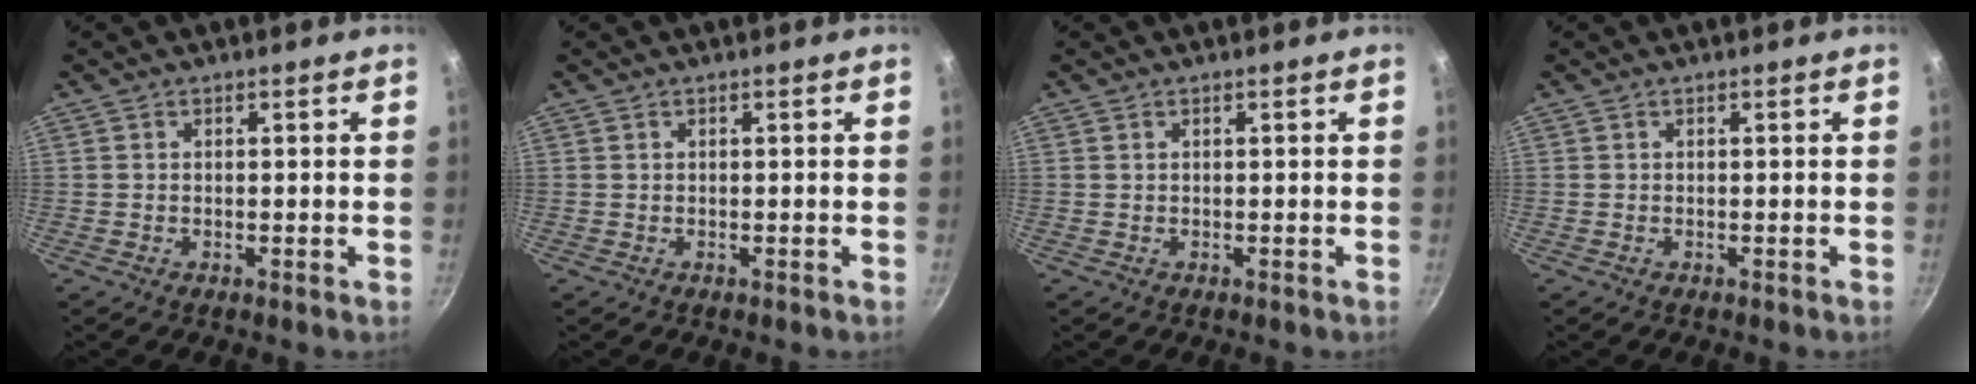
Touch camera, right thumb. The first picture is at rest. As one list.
[{"total": 0.0}, {"total": 0.0}, {"total": 0.0}]